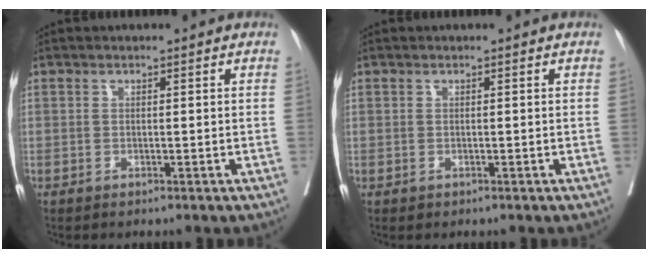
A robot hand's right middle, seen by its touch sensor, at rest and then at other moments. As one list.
[{"total": 0.0}]